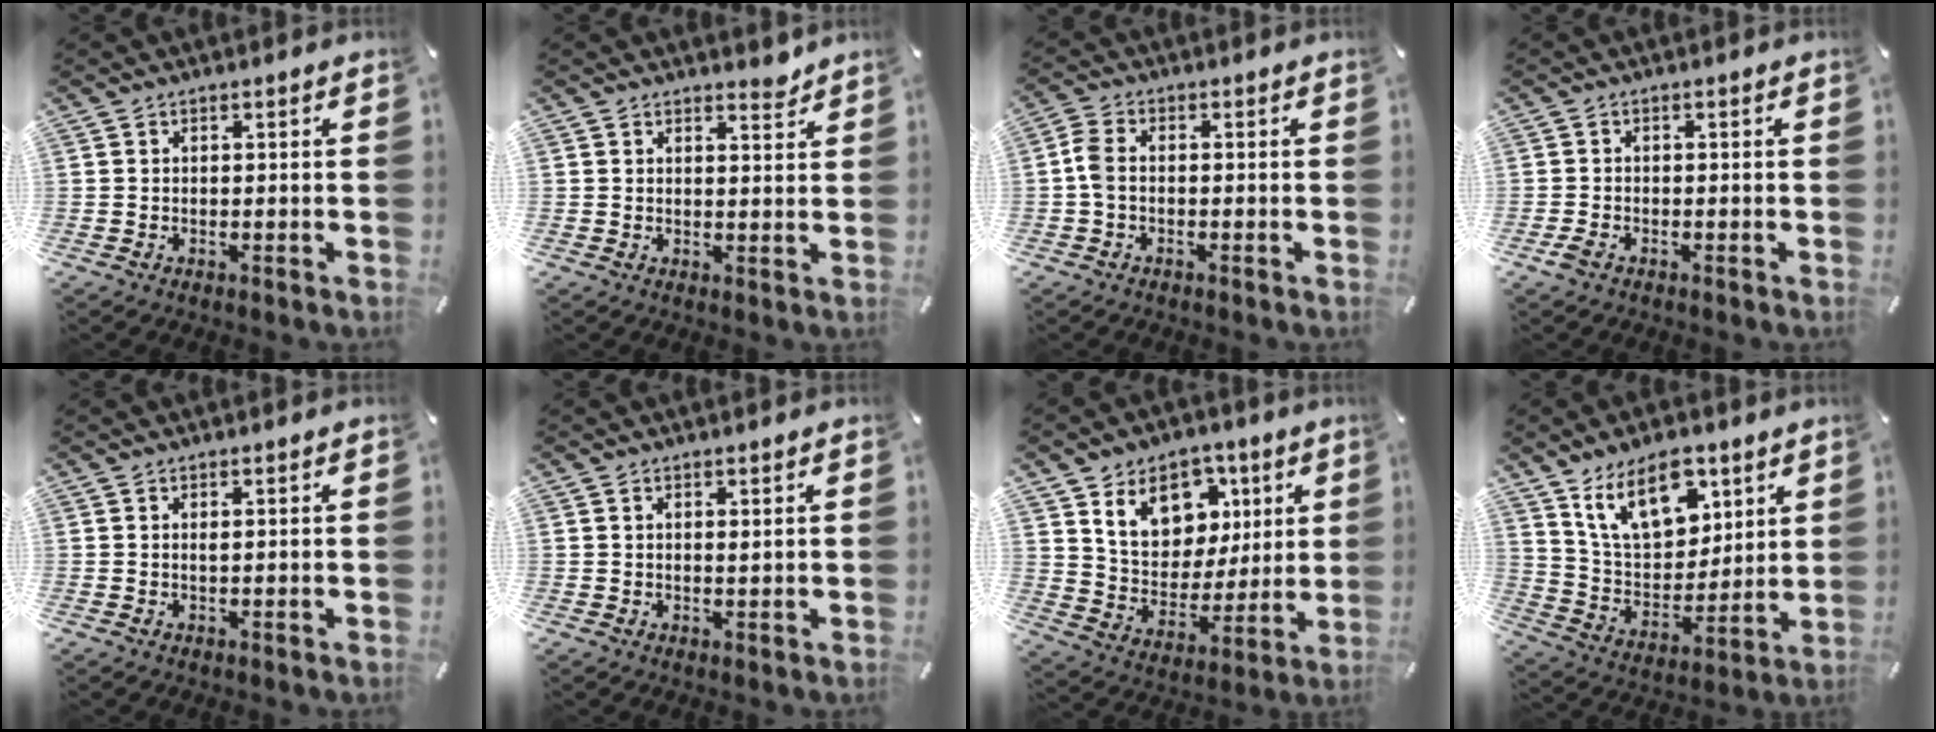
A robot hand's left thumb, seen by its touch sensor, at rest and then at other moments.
{"total": 2.8, "force": [2.5, 1.3, 0.3], "torque": [0.015, -0.019, 0.043]}
{"total": 4.0, "force": [-0.8, 2.5, 3.1], "torque": [-0.068, 0.004, -0.016]}
{"total": 1.5, "force": [-1.1, 0.8, 0.8], "torque": [-0.021, -0.001, -0.021]}
{"total": 0.6, "force": [0.3, 0.0, 0.5], "torque": [-0.012, -0.001, 0.005]}
{"total": 0.7, "force": [0.6, 0.2, 0.4], "torque": [-0.009, -0.002, 0.011]}
{"total": 14.8, "force": [6.9, 12.0, 5.3], "torque": [-0.090, -0.035, 0.133]}
{"total": 15.8, "force": [9.5, 9.3, 8.5], "torque": [-0.146, -0.038, 0.176]}